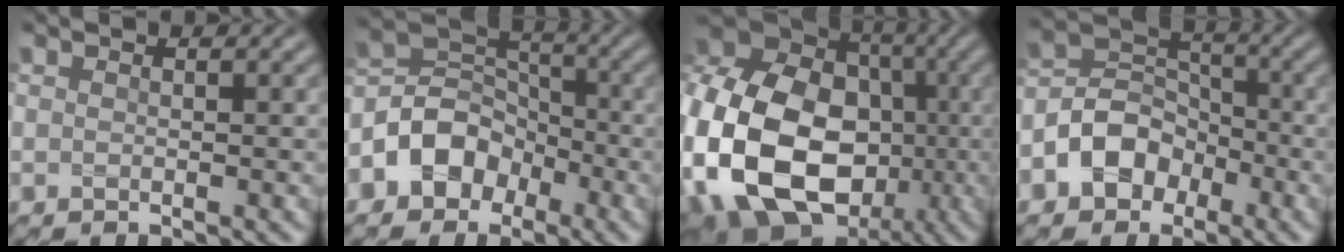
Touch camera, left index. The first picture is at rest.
{"total": 5.7, "force": [-2.8, 4.4, 2.3], "torque": [-0.027, 0.009, -0.065]}
{"total": 22.3, "force": [-4.8, 17.1, 13.5], "torque": [-0.292, -0.008, -0.115]}
{"total": 5.2, "force": [-2.6, 3.9, 2.2], "torque": [-0.029, 0.005, -0.057]}